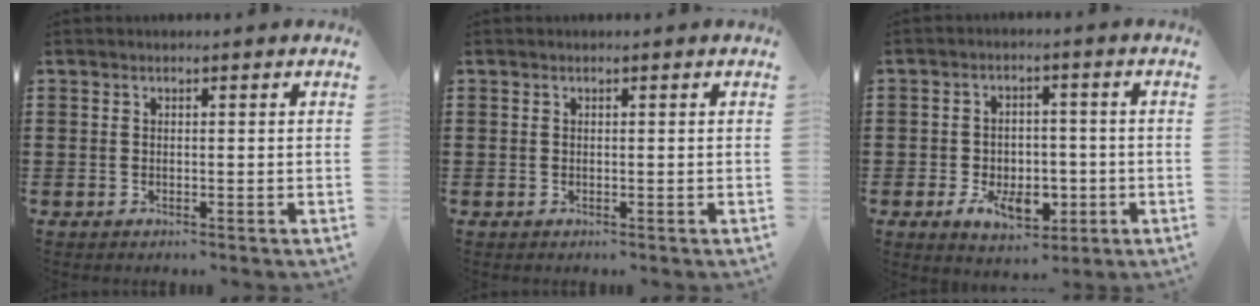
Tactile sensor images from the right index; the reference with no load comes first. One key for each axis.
{"total": 0.0}
{"total": 6.7, "fx": -2.5, "fy": 4.3, "fz": 4.5, "tx": -0.072, "ty": 0.004, "tz": -0.048}